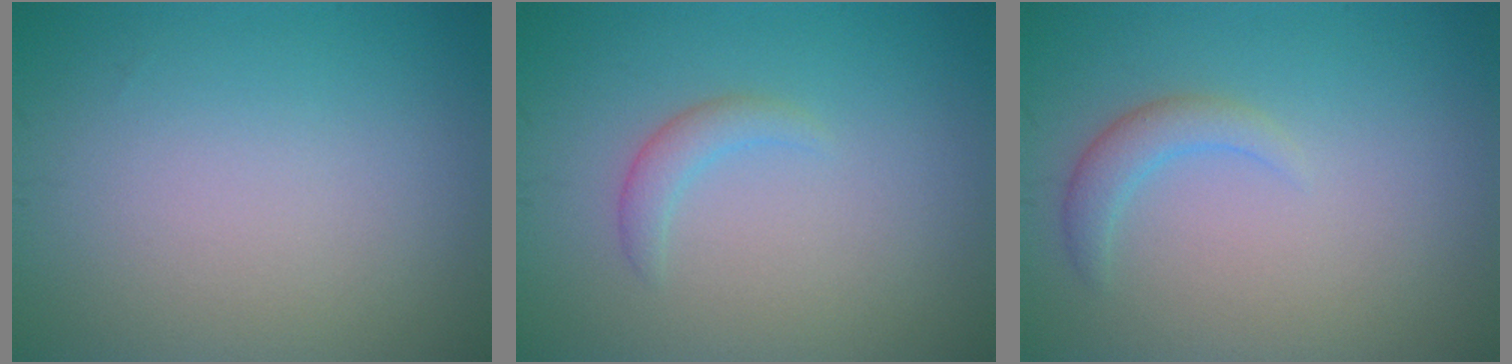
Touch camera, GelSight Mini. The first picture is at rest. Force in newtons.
{"total": 1.5, "press": 1.5, "slide": 0.1}
{"total": 1.9, "press": 1.9, "slide": 0.1}